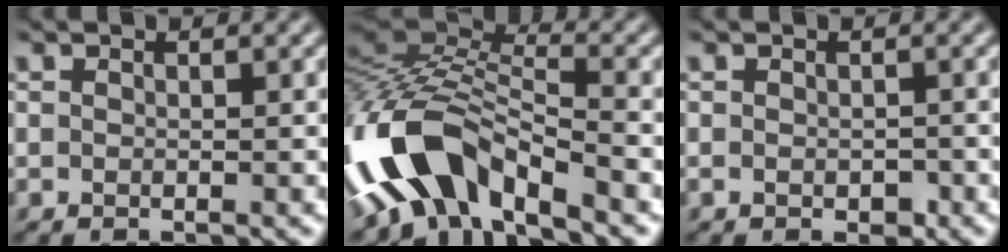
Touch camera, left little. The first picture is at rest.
{"total": 10.0, "force": [-5.6, 4.5, 7.0], "torque": [-0.124, 0.013, -0.115]}
{"total": 1.3, "force": [-0.6, 0.8, 0.9], "torque": [-0.016, -0.007, -0.008]}